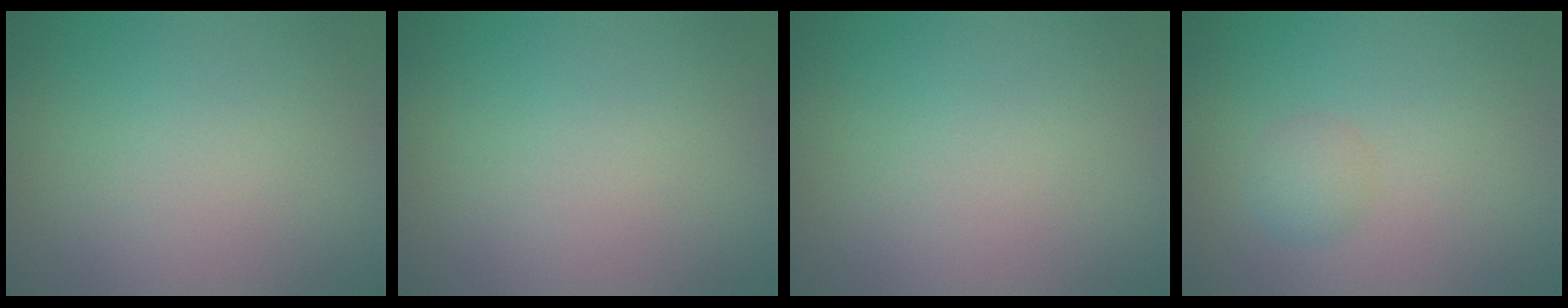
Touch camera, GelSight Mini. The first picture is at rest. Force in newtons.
{"total": 0.0}
{"total": 0.0}
{"total": 1.6, "press": 1.6, "slide": 0.0}